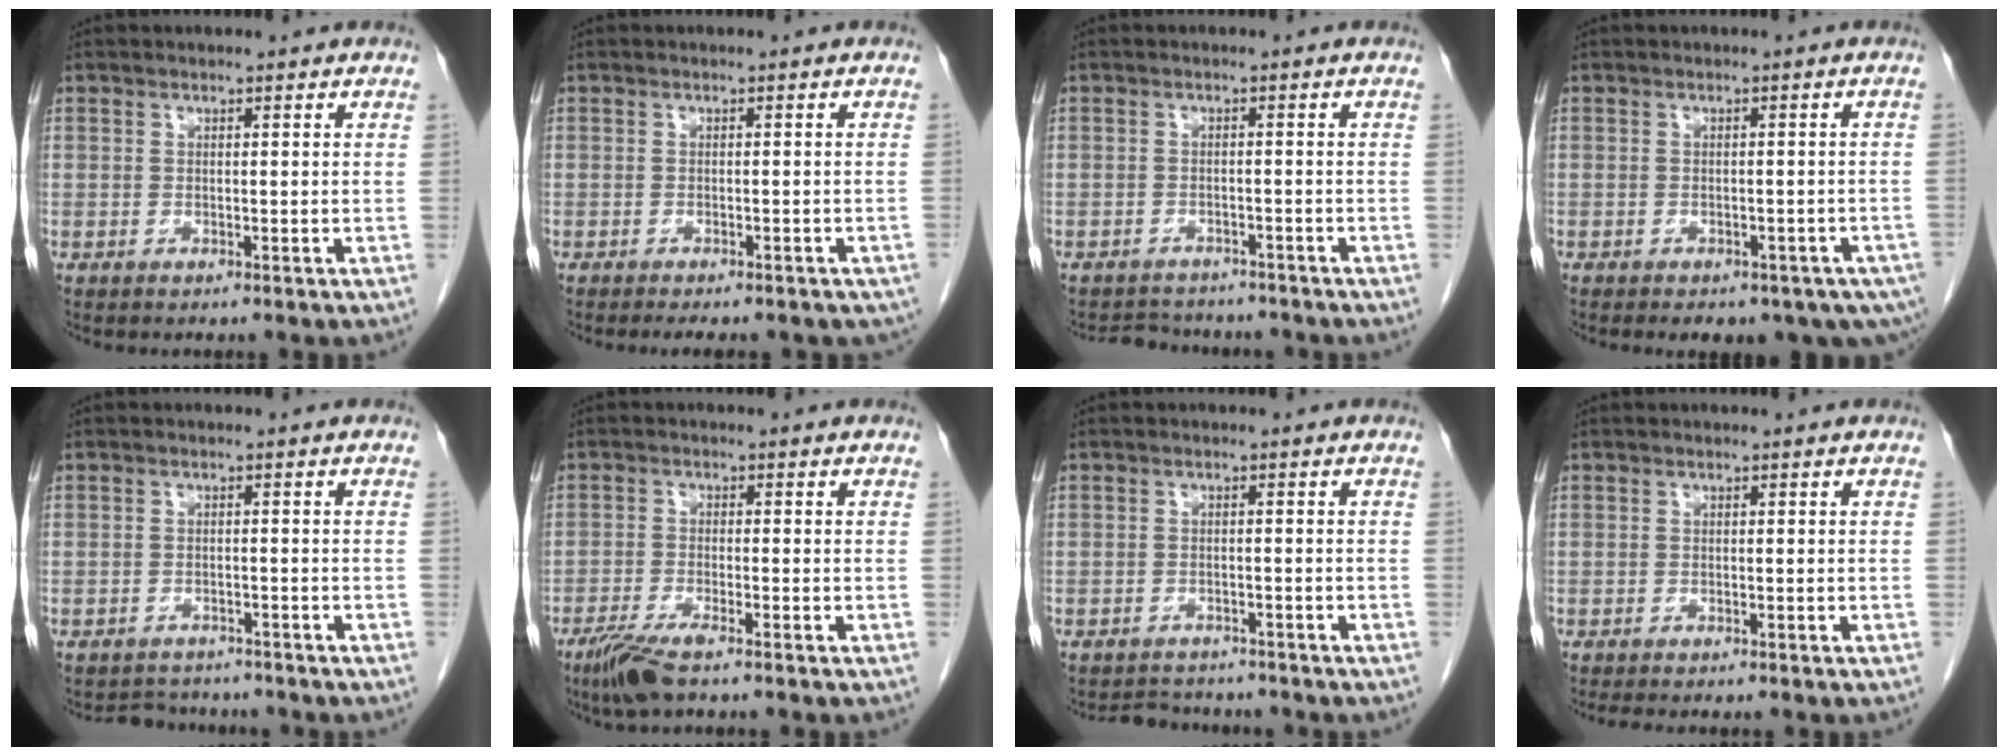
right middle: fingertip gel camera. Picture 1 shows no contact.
{"total": 8.5, "force": [-7.1, 2.9, 3.7], "torque": [-0.047, -0.007, -0.073]}
{"total": 6.4, "force": [-6.0, 2.1, 1.0], "torque": [-0.016, 0.001, -0.077]}
{"total": 12.4, "force": [-8.2, 6.0, 7.2], "torque": [-0.104, -0.011, -0.087]}
{"total": 4.1, "force": [-3.8, 1.4, 0.0], "torque": [-0.001, 0.000, -0.054]}
{"total": 4.9, "force": [-3.5, 0.4, 3.4], "torque": [-0.072, -0.013, -0.068]}
{"total": 4.4, "force": [-4.2, 1.3, 0.3], "torque": [-0.005, -0.004, -0.060]}
{"total": 2.8, "force": [-2.4, 0.4, 1.4], "torque": [-0.021, -0.009, -0.031]}